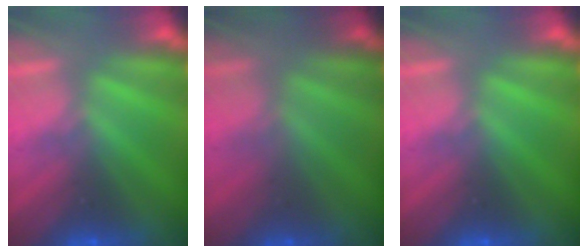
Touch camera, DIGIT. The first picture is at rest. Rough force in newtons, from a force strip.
{"total": 1.0}
{"total": 0.0}